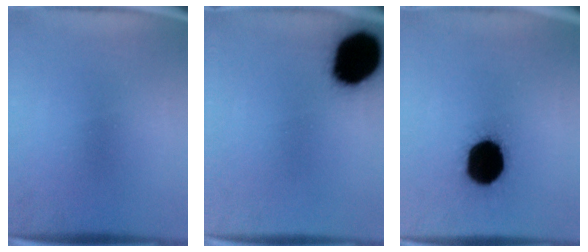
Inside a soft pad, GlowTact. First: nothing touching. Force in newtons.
{"total": 18.7}
{"total": 19.7}